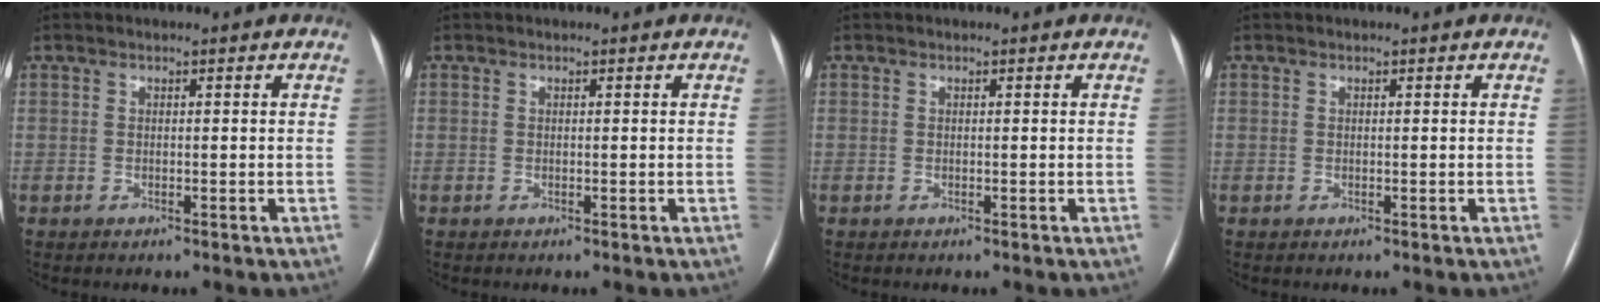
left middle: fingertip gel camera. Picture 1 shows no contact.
{"total": 0.0}
{"total": 0.0}
{"total": 0.0}